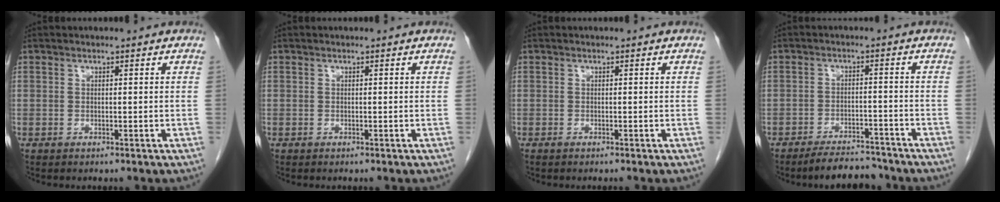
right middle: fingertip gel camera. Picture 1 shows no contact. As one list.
[{"total": 0.0}, {"total": 0.6, "force": [-0.5, 0.0, 0.2], "torque": [-0.003, -0.001, -0.010]}, {"total": 6.5, "force": [-6.0, 1.7, 1.7], "torque": [-0.023, -0.004, -0.094]}]